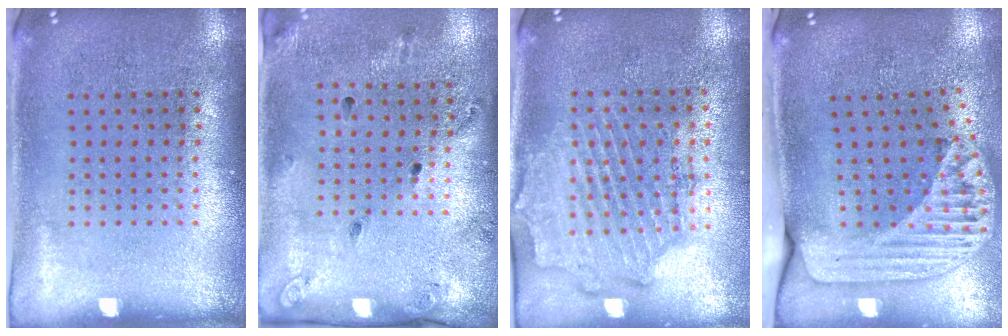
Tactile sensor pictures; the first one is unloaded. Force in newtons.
{"total": 1.8, "press": 1.2, "slide": 1.4}
{"total": 1.9, "press": 1.7, "slide": 0.8}
{"total": 2.3, "press": 1.7, "slide": 1.5}